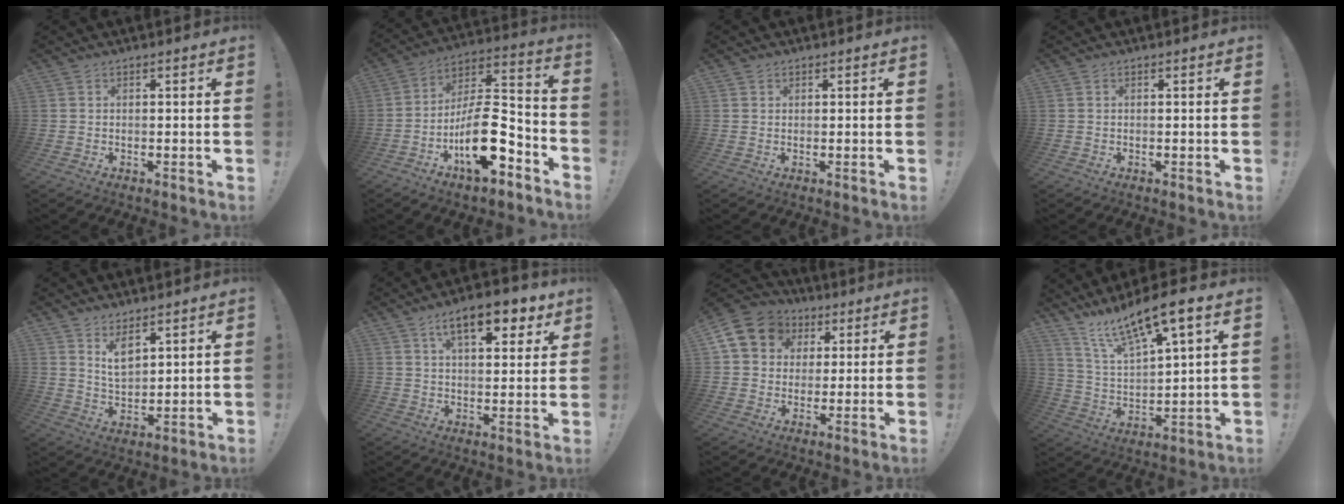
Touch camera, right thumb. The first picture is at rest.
{"total": 19.1, "force": [-8.1, 9.8, 14.2], "torque": [-0.227, 0.049, -0.123]}
{"total": 1.0, "force": [0.6, 0.7, 0.1], "torque": [0.004, -0.003, 0.011]}
{"total": 0.0}
{"total": 7.3, "force": [4.9, 3.9, 3.8], "torque": [-0.066, -0.029, 0.092]}
{"total": 13.0, "force": [7.2, 5.0, 9.6], "torque": [-0.142, -0.024, 0.118]}
{"total": 12.6, "force": [4.2, 10.7, 5.0], "torque": [-0.067, -0.015, 0.086]}
{"total": 13.7, "force": [11.0, 2.7, 7.8], "torque": [-0.152, -0.075, 0.189]}